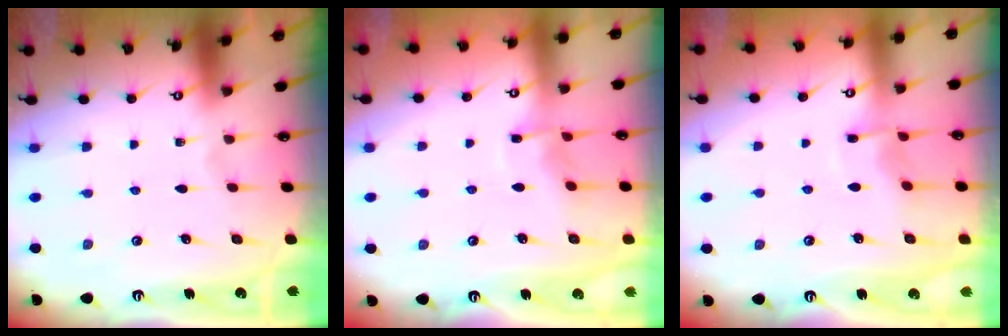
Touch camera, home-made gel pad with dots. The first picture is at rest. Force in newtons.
{"total": 5.7, "press": 5.7, "slide": 0.7}
{"total": 5.8, "press": 5.8, "slide": 0.5}